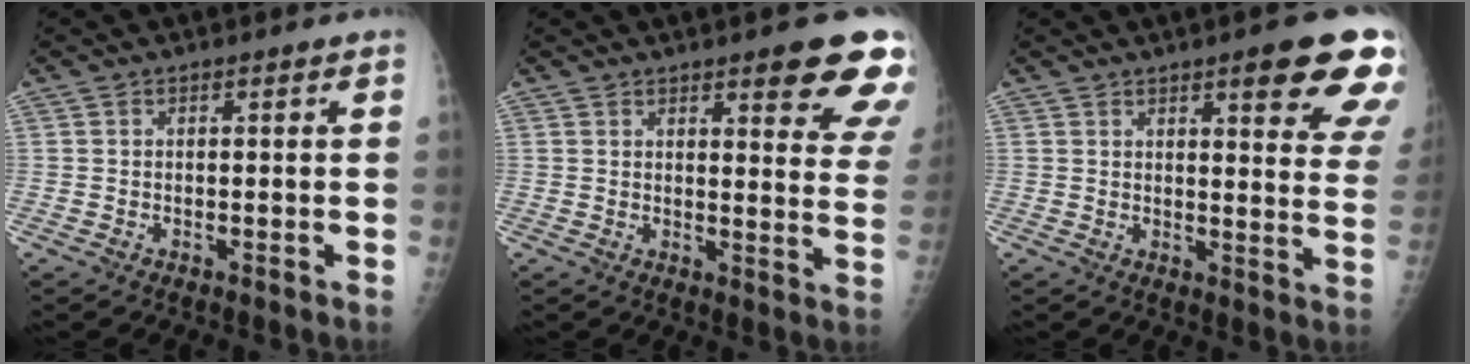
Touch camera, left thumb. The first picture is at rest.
{"total": 14.4, "force": [9.0, 3.7, 10.6], "torque": [-0.094, -0.046, 0.096]}
{"total": 15.5, "force": [9.0, 3.5, 12.0], "torque": [-0.118, -0.040, 0.103]}